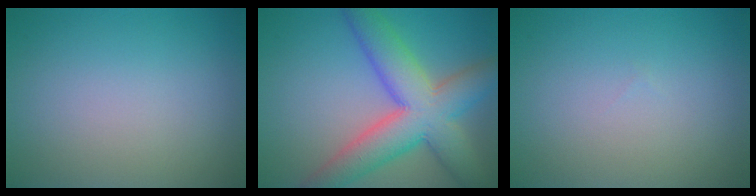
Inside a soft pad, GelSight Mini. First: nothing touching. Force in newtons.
{"total": 9.3, "press": 9.3, "slide": 0.6}
{"total": 0.0}